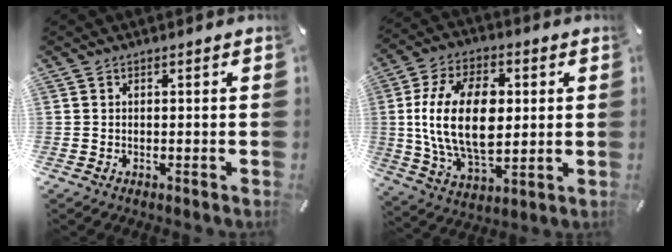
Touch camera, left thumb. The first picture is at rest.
{"total": 19.3, "force": [2.0, 12.1, 14.9], "torque": [-0.307, -0.001, 0.032]}